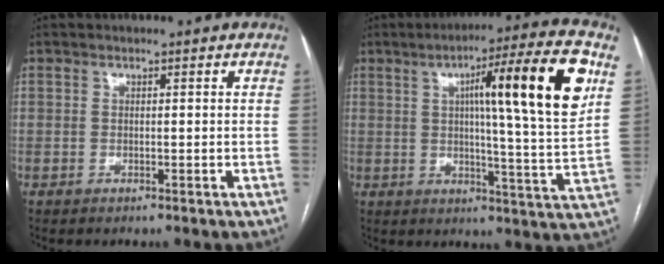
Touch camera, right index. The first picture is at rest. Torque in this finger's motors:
{"motor_torque": [1.34, 0.79, 0.44, 0.17]}